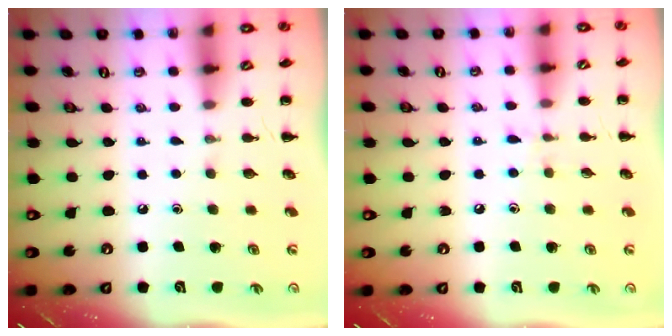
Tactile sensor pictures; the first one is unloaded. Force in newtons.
{"total": 5.6, "press": 5.3, "slide": 2.0}